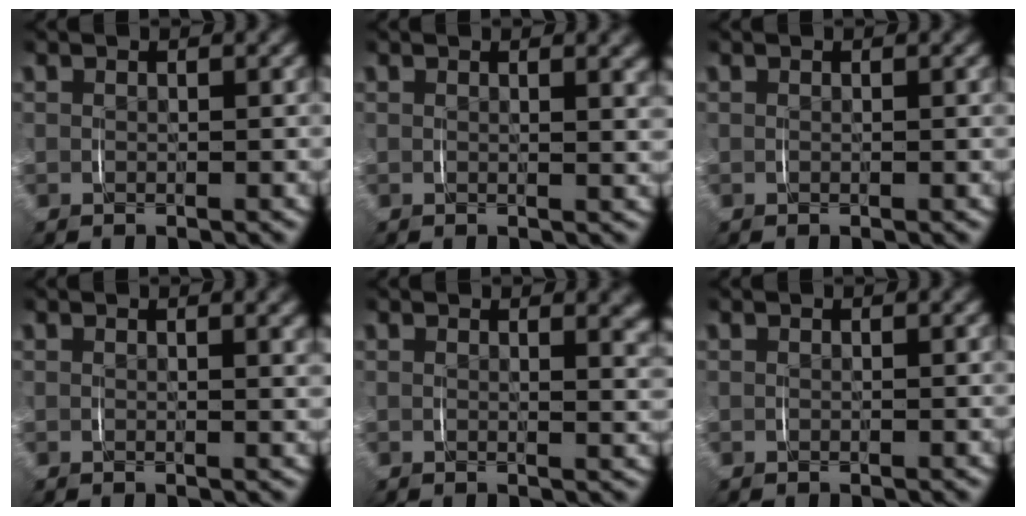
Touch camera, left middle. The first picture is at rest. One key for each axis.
{"total": 1.7, "fx": 1.2, "fy": 0.1, "fz": 1.2, "tx": -0.010, "ty": 0.003, "tz": 0.014}
{"total": 0.0}
{"total": 1.3, "fx": 0.9, "fy": 0.1, "fz": 1.0, "tx": -0.008, "ty": 0.003, "tz": 0.011}
{"total": 2.5, "fx": 1.8, "fy": 0.5, "fz": 1.6, "tx": -0.014, "ty": -0.001, "tz": 0.024}
{"total": 0.0}